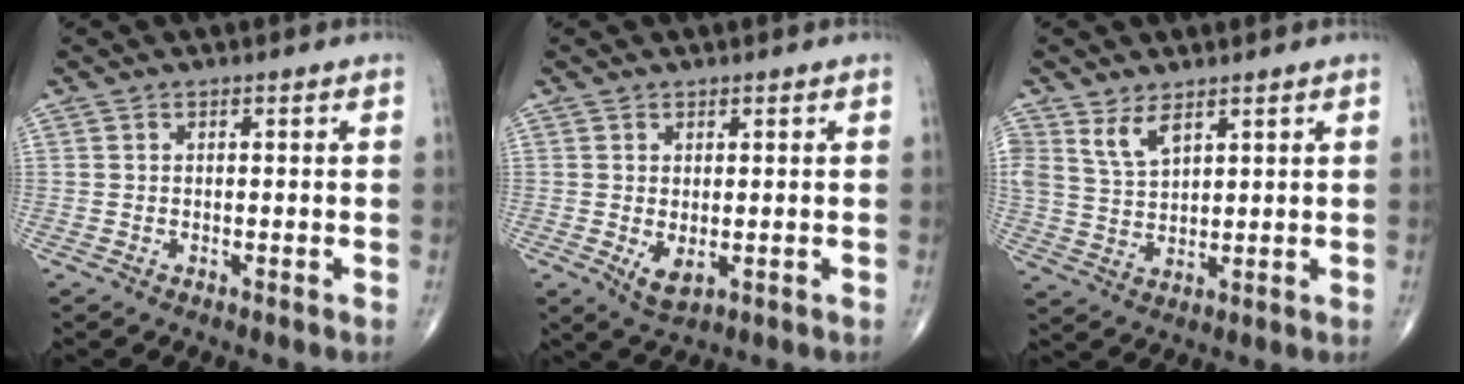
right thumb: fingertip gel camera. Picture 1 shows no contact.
{"total": 3.2, "force": [-0.3, 1.7, 2.7], "torque": [-0.040, -0.009, 0.005]}
{"total": 5.0, "force": [3.3, 2.4, 2.9], "torque": [-0.046, -0.024, 0.073]}